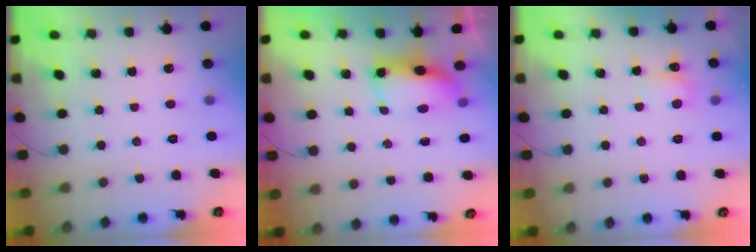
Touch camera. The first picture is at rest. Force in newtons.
{"total": 14.5, "press": 9.5, "slide": 10.9}
{"total": 4.2, "press": 4.1, "slide": 1.0}